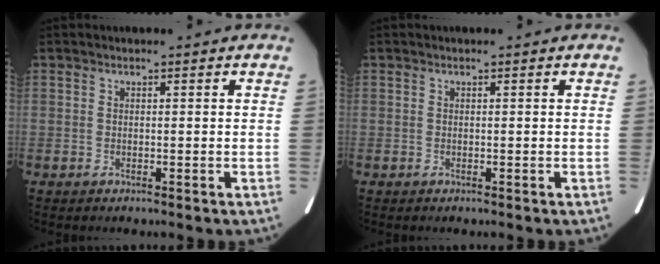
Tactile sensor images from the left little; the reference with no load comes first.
{"total": 0.0}